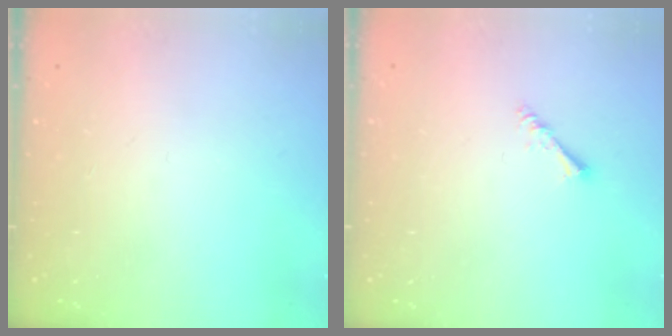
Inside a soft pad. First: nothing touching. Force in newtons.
{"total": 1.6, "press": 1.5, "slide": 0.3}